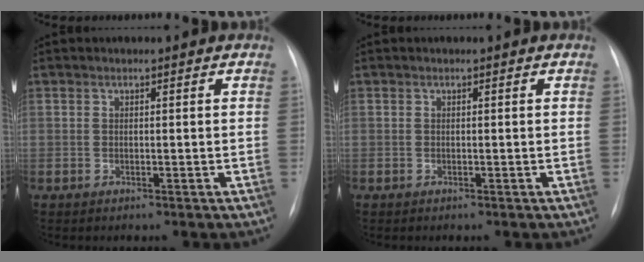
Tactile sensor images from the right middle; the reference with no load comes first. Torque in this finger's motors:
{"motor_torque": [-0.53, 0.09, 0.02, -0.01]}